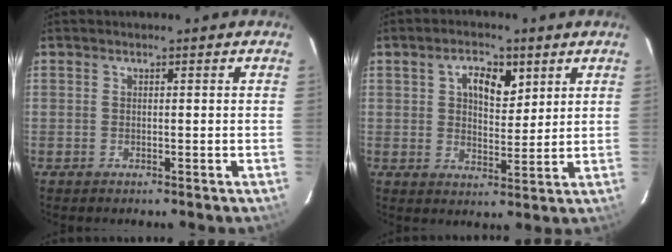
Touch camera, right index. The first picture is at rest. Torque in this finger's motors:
{"motor_torque": [-0.02, 0.10, 0.06, 0.01]}